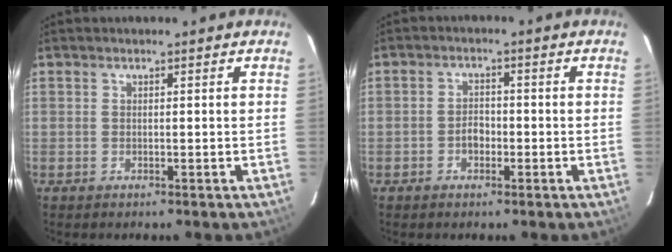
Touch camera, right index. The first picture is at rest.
{"total": 2.9, "force": [-1.2, 2.0, 1.6], "torque": [-0.029, 0.005, -0.021]}